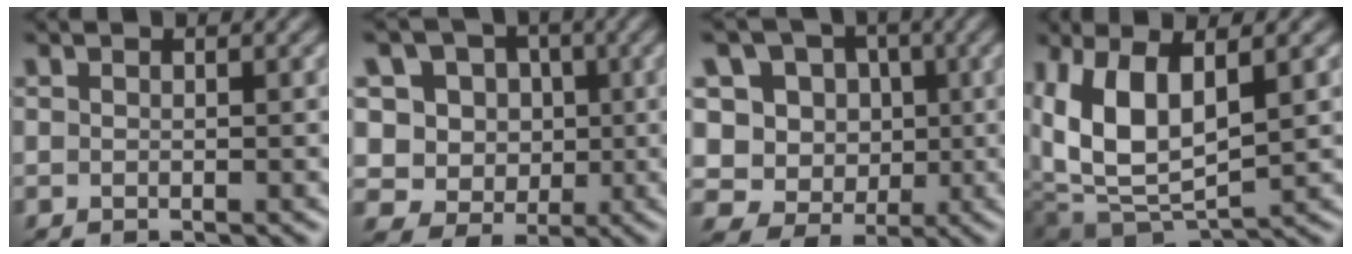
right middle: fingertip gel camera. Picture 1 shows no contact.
{"total": 8.9, "force": [3.0, 7.6, 3.7], "torque": [-0.076, 0.010, 0.037]}
{"total": 11.3, "force": [3.5, 9.7, 4.5], "torque": [-0.105, 0.027, 0.049]}
{"total": 7.3, "force": [1.7, 3.7, 6.1], "torque": [-0.132, -0.007, 0.033]}